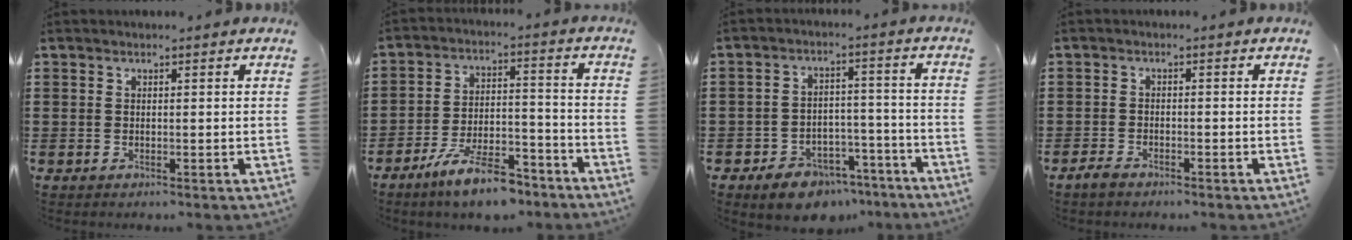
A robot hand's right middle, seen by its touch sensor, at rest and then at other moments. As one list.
[{"total": 9.8, "force": [-7.9, 2.3, 5.2], "torque": [-0.098, 0.021, -0.150]}, {"total": 6.8, "force": [-5.9, 2.9, 1.9], "torque": [-0.027, 0.033, -0.109]}, {"total": 1.9, "force": [-1.5, 0.7, 0.8], "torque": [-0.031, -0.002, -0.036]}]